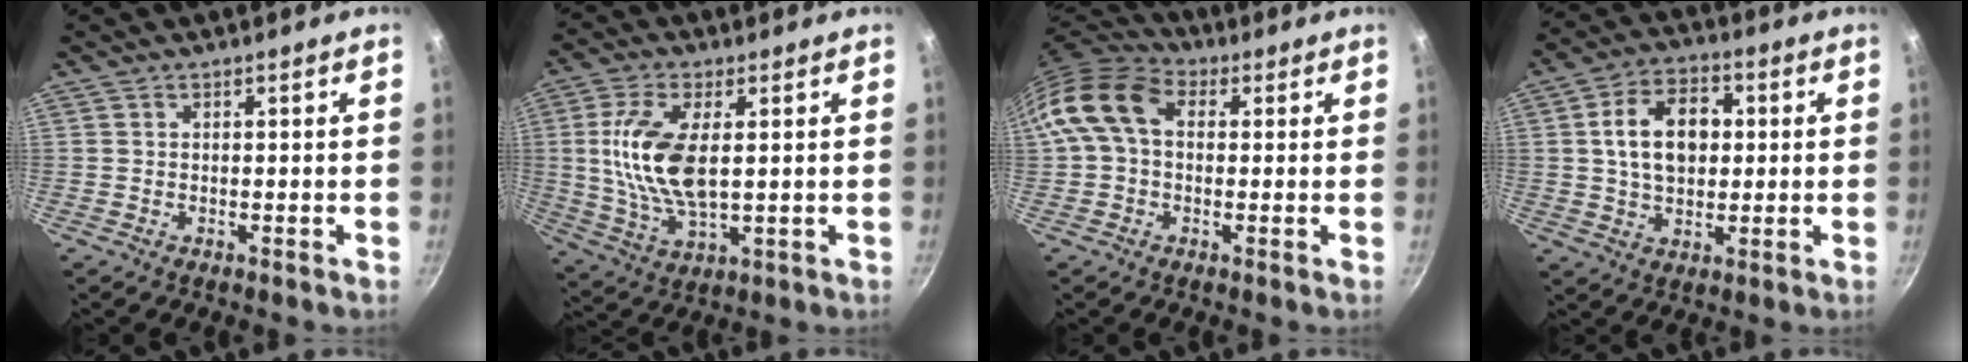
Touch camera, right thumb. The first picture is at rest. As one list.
[{"total": 13.5, "force": [1.8, 6.3, 11.8], "torque": [-0.233, -0.005, 0.037]}, {"total": 12.1, "force": [1.9, 8.5, 8.4], "torque": [-0.146, 0.027, 0.013]}, {"total": 12.1, "force": [1.6, 8.3, 8.7], "torque": [-0.120, 0.013, 0.022]}]